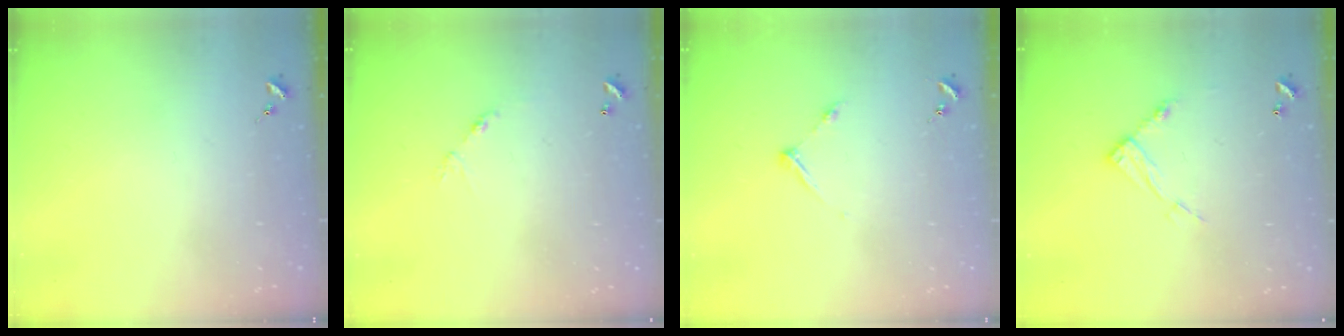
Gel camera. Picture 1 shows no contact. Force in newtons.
{"total": 5.5, "press": 5.5, "slide": 0.4}
{"total": 5.6, "press": 5.6, "slide": 0.6}
{"total": 10.4, "press": 10.3, "slide": 0.7}